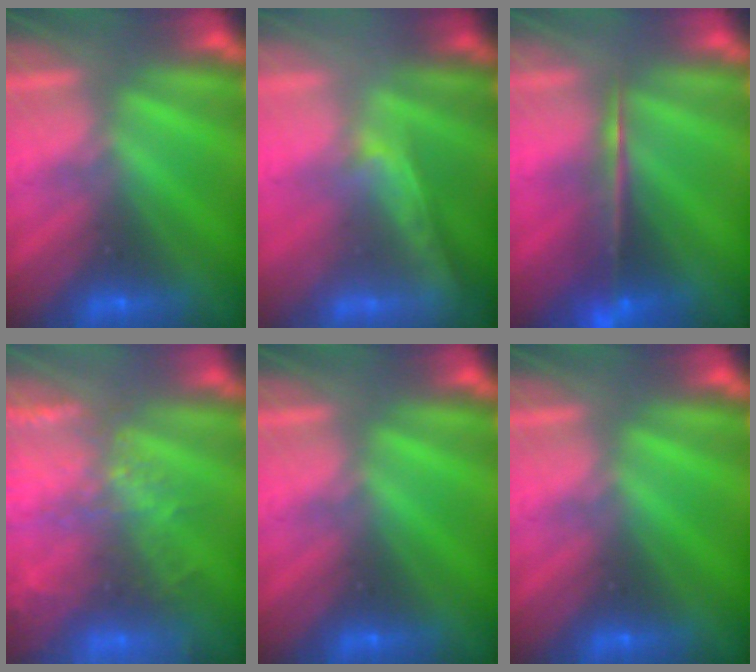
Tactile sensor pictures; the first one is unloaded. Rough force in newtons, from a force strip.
{"total": 1.8}
{"total": 7.1}
{"total": 5.9}
{"total": 0.0}
{"total": 0.0}